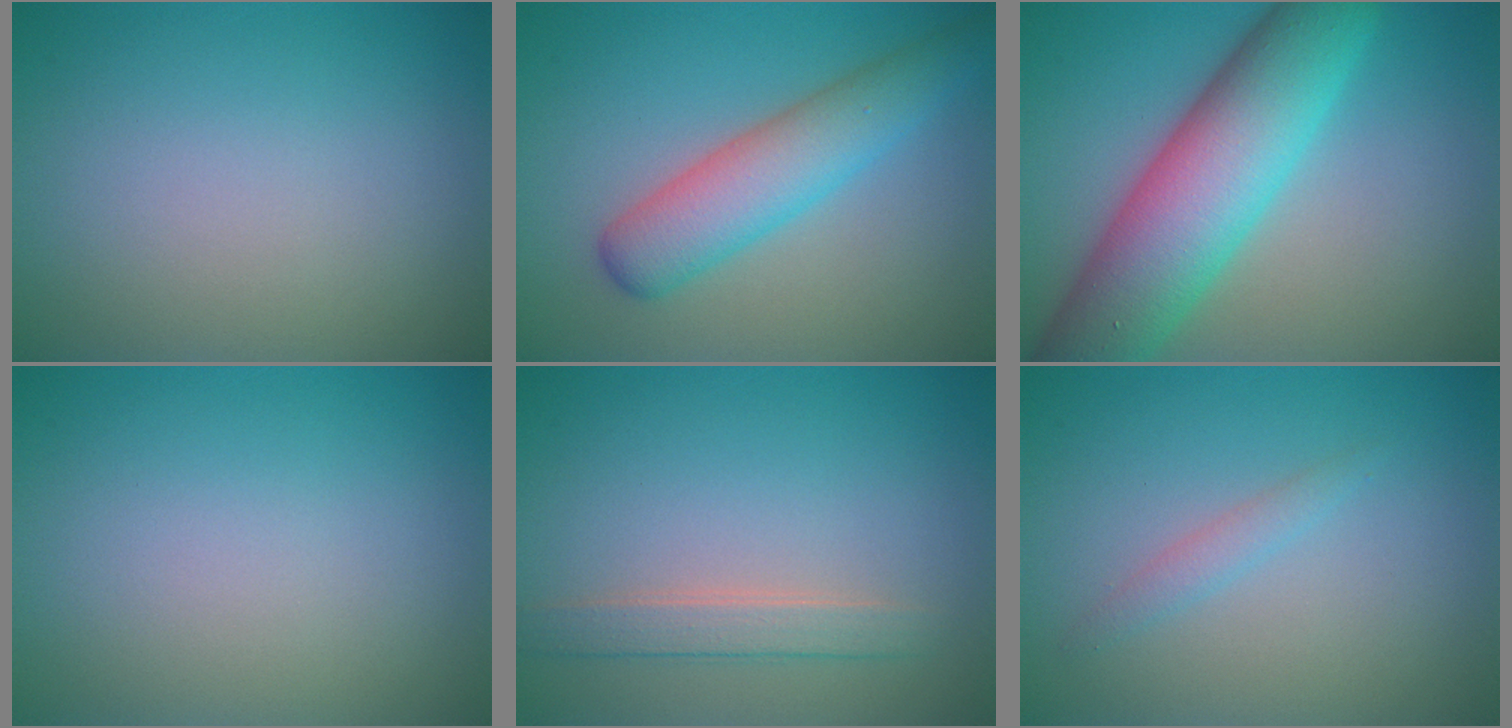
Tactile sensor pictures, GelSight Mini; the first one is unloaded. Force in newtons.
{"total": 5.2, "press": 5.2, "slide": 0.3}
{"total": 10.6, "press": 10.6, "slide": 0.2}
{"total": 0.0}
{"total": 2.2, "press": 2.2, "slide": 0.1}
{"total": 1.1, "press": 1.1, "slide": 0.1}